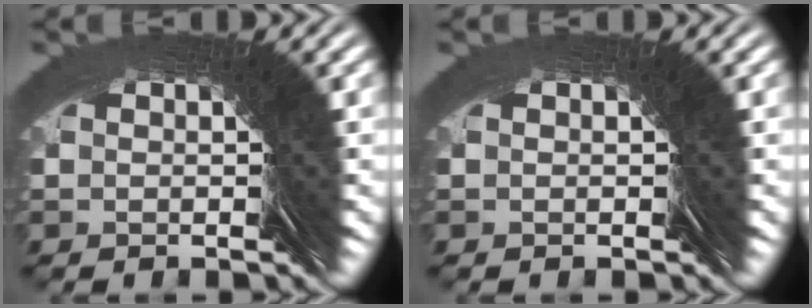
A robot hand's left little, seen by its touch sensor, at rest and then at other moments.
{"total": 0.0}